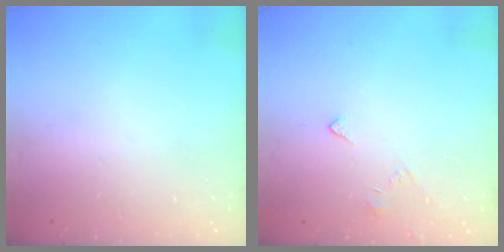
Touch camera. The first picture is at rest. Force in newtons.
{"total": 2.7, "press": 2.6, "slide": 0.4}